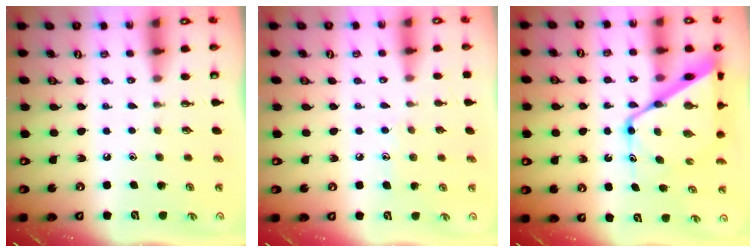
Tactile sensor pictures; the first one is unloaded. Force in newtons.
{"total": 6.4, "press": 6.3, "slide": 0.6}
{"total": 16.5, "press": 16.4, "slide": 1.4}